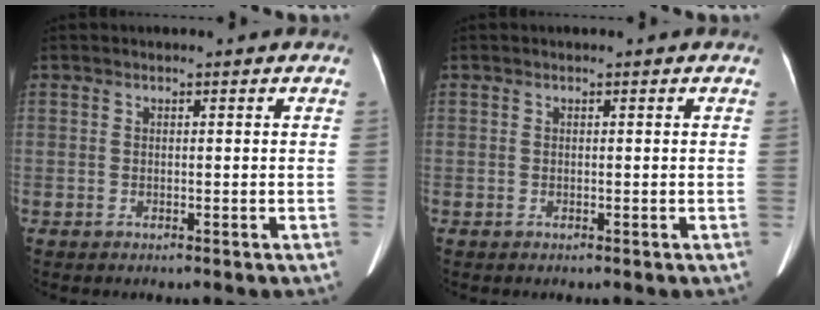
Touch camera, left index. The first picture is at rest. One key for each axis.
{"total": 0.0}